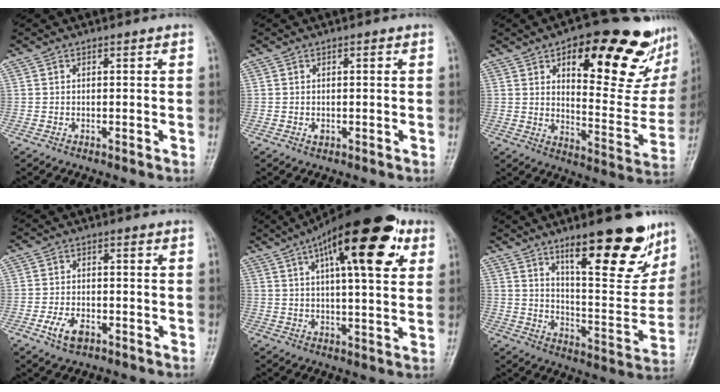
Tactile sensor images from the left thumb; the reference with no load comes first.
{"total": 1.3, "force": [0.0, 0.8, 1.0], "torque": [-0.009, 0.000, -0.001]}
{"total": 25.8, "force": [13.5, 9.8, 19.7], "torque": [-0.212, -0.044, 0.192]}
{"total": 4.9, "force": [-2.4, 2.8, 3.2], "torque": [-0.060, 0.010, -0.043]}
{"total": 21.0, "force": [9.3, 7.0, 17.5], "torque": [-0.245, 0.000, 0.135]}
{"total": 19.4, "force": [12.2, 6.0, 13.9], "torque": [-0.151, -0.074, 0.189]}